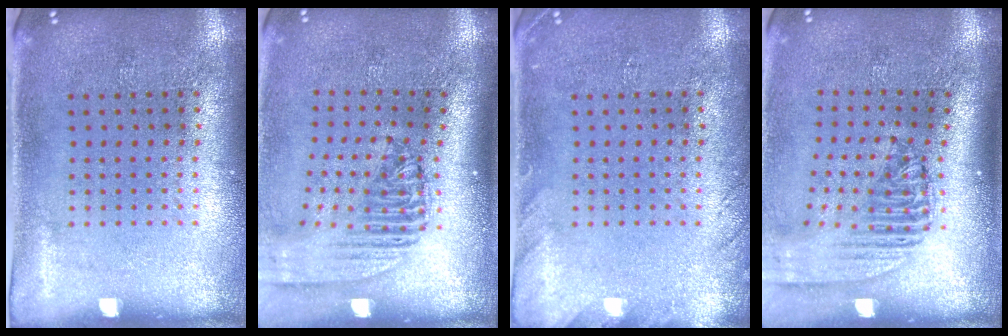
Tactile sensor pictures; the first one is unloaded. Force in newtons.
{"total": 2.3, "press": 1.8, "slide": 1.5}
{"total": 1.4, "press": 1.4, "slide": 0.1}
{"total": 2.3, "press": 1.8, "slide": 1.5}